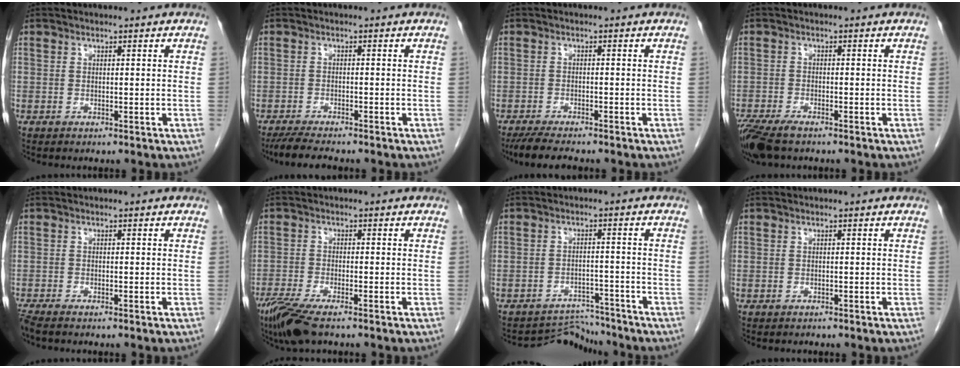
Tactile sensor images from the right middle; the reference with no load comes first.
{"total": 4.9, "force": [-4.3, 0.3, 2.4], "torque": [-0.047, -0.017, -0.073]}
{"total": 5.5, "force": [-4.7, 0.6, 2.8], "torque": [-0.051, -0.017, -0.079]}
{"total": 6.7, "force": [-5.1, 2.0, 3.9], "torque": [-0.073, -0.014, -0.091]}
{"total": 1.8, "force": [-1.5, -0.1, 0.9], "torque": [-0.022, -0.006, -0.032]}
{"total": 6.4, "force": [-4.6, 0.8, 4.4], "torque": [-0.085, -0.017, -0.083]}
{"total": 4.7, "force": [-4.3, 0.4, -2.0], "torque": [0.037, 0.014, -0.063]}
{"total": 0.0}